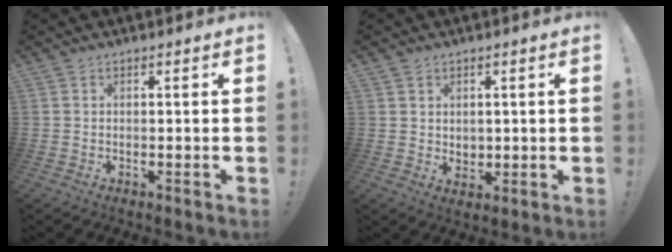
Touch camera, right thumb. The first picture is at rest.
{"total": 3.6, "force": [2.2, 2.8, 0.2], "torque": [0.003, -0.015, 0.041]}